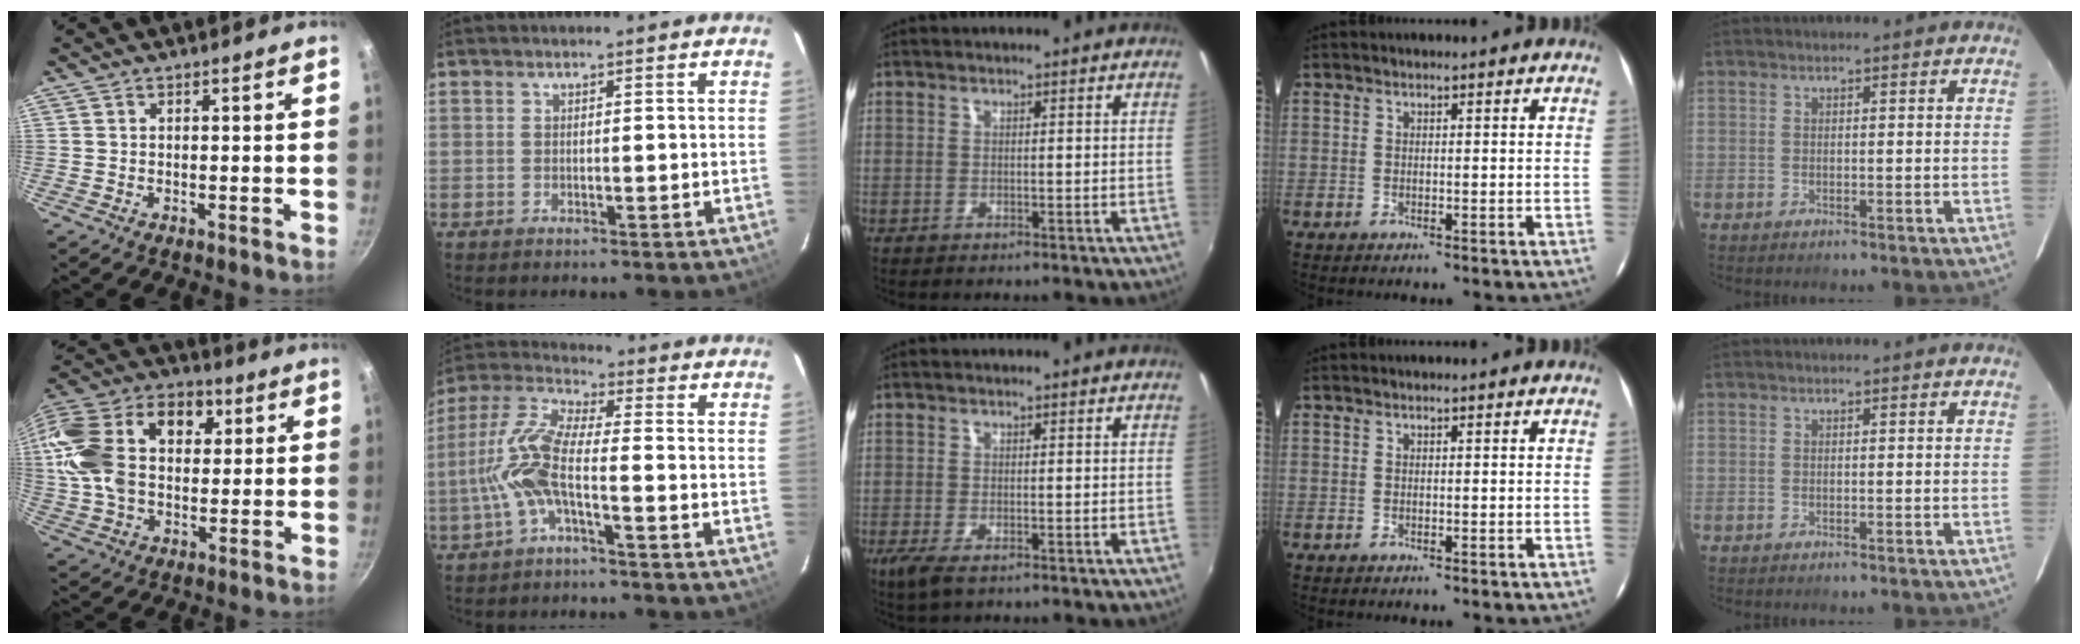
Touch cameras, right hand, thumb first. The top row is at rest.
{"thumb": {"total": 24.0, "force": [4.8, 16.6, 16.8], "torque": [-0.320, 0.035, 0.071]}, "index": {"total": 9.7, "force": [-2.9, 1.9, 9.1], "torque": [-0.213, 0.009, -0.059]}, "middle": {"total": 3.8, "force": [-2.1, 1.0, 2.9], "torque": [-0.061, -0.015, -0.036]}}